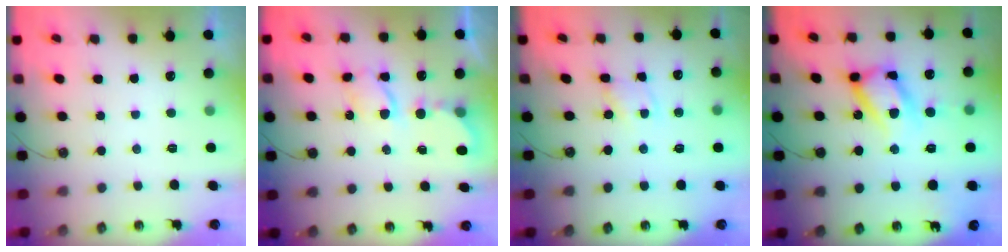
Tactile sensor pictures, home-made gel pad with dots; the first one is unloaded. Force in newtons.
{"total": 6.0, "press": 6.0, "slide": 0.4}
{"total": 1.9, "press": 1.9, "slide": 0.2}
{"total": 18.3, "press": 18.2, "slide": 1.8}